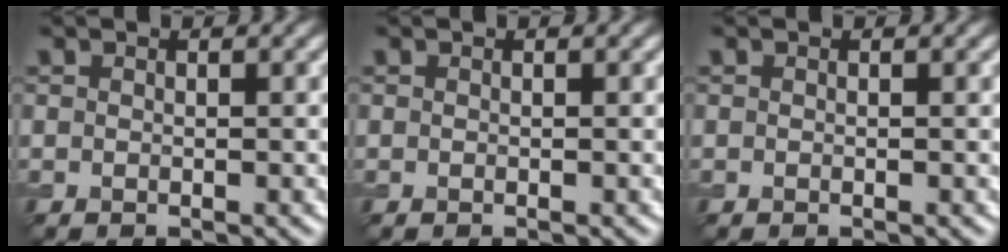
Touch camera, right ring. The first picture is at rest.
{"total": 0.0}
{"total": 0.0}